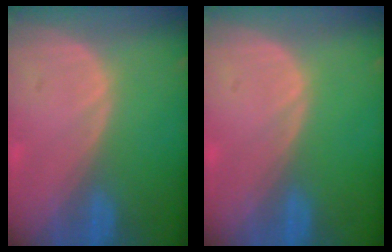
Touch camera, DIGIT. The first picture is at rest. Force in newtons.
{"total": 0.0}